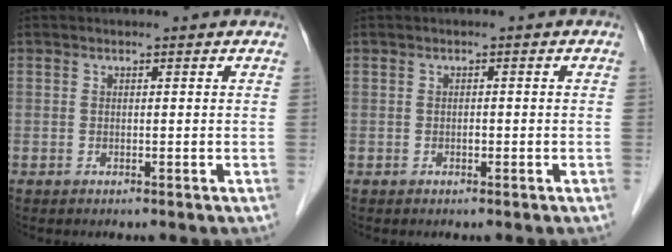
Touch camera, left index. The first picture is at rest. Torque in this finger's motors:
{"motor_torque": [0.03, 0.02, -0.01, 0.00]}